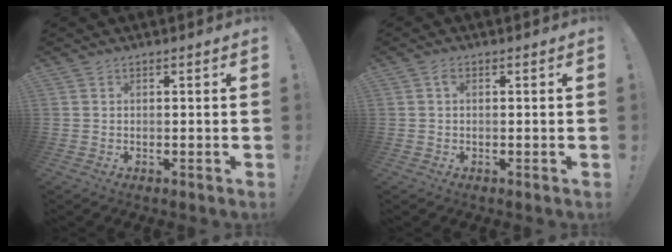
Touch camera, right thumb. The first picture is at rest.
{"total": 1.3, "force": [0.2, 0.8, 1.0], "torque": [-0.018, 0.002, 0.002]}